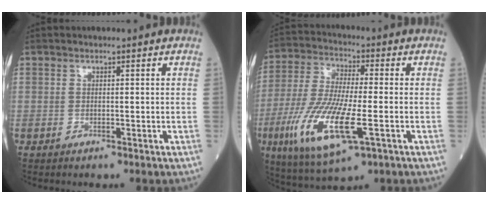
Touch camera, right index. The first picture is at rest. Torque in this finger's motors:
{"motor_torque": [1.15, -0.99, 1.06, 0.21]}